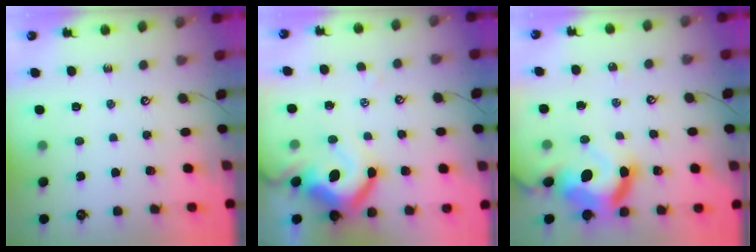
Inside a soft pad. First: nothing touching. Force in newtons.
{"total": 12.6, "press": 12.5, "slide": 1.9}
{"total": 15.1, "press": 15.0, "slide": 1.4}